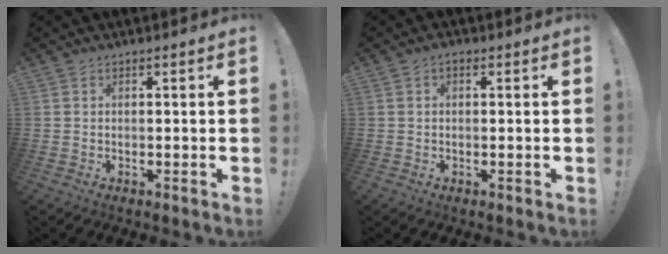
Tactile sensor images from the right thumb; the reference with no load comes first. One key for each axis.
{"total": 0.7, "fx": 0.0, "fy": 0.4, "fz": 0.6, "tx": -0.006, "ty": 0.000, "tz": -0.003}